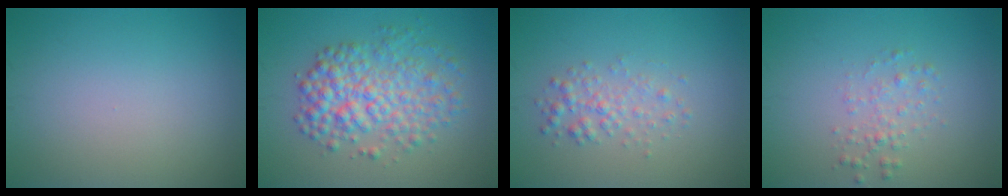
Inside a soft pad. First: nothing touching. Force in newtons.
{"total": 5.6, "press": 5.6, "slide": 0.1}
{"total": 2.1, "press": 2.1, "slide": 0.0}
{"total": 1.6, "press": 1.6, "slide": 0.1}